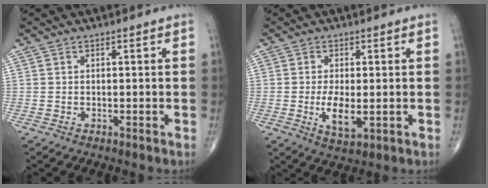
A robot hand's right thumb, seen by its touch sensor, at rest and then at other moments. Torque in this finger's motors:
{"motor_torque": [1.82, 3.19, 0.52, 0.46, 0.08]}